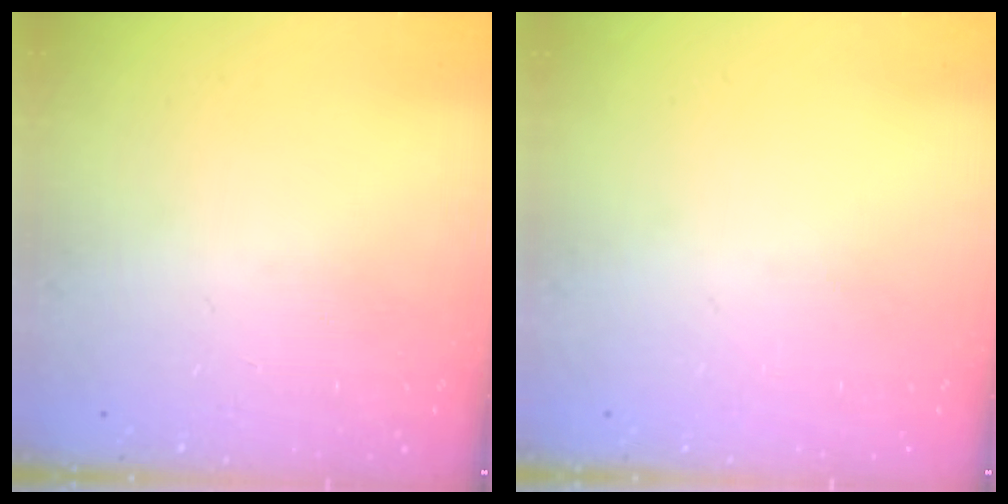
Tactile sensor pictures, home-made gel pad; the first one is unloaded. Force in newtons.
{"total": 0.0}